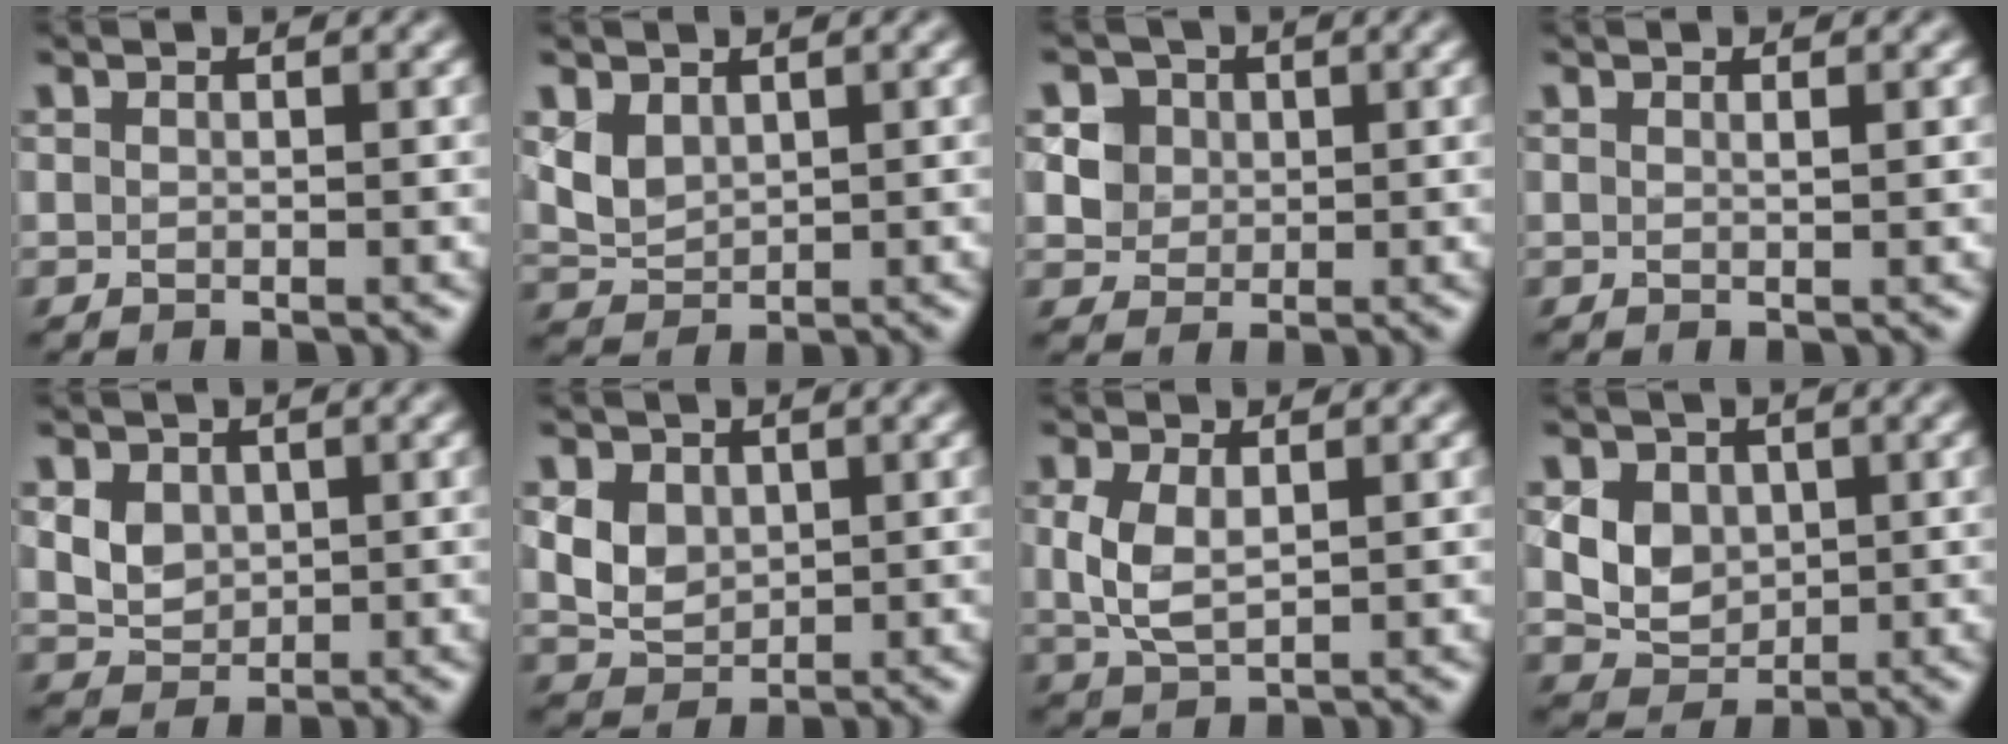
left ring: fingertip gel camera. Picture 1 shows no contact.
{"total": 2.6, "force": [1.2, 1.8, 1.5], "torque": [-0.035, -0.004, 0.030]}
{"total": 5.8, "force": [2.6, 4.6, 2.3], "torque": [-0.045, 0.011, 0.038]}
{"total": 0.5, "force": [0.3, 0.1, 0.4], "torque": [-0.002, 0.000, 0.004]}
{"total": 3.7, "force": [1.2, 2.9, 2.0], "torque": [-0.047, 0.010, 0.023]}
{"total": 3.7, "force": [0.9, 2.9, 2.1], "torque": [-0.050, -0.001, 0.018]}
{"total": 3.5, "force": [0.5, 1.9, 2.9], "torque": [-0.070, 0.000, 0.015]}
{"total": 4.9, "force": [1.2, 4.0, 2.5], "torque": [-0.054, 0.006, 0.022]}